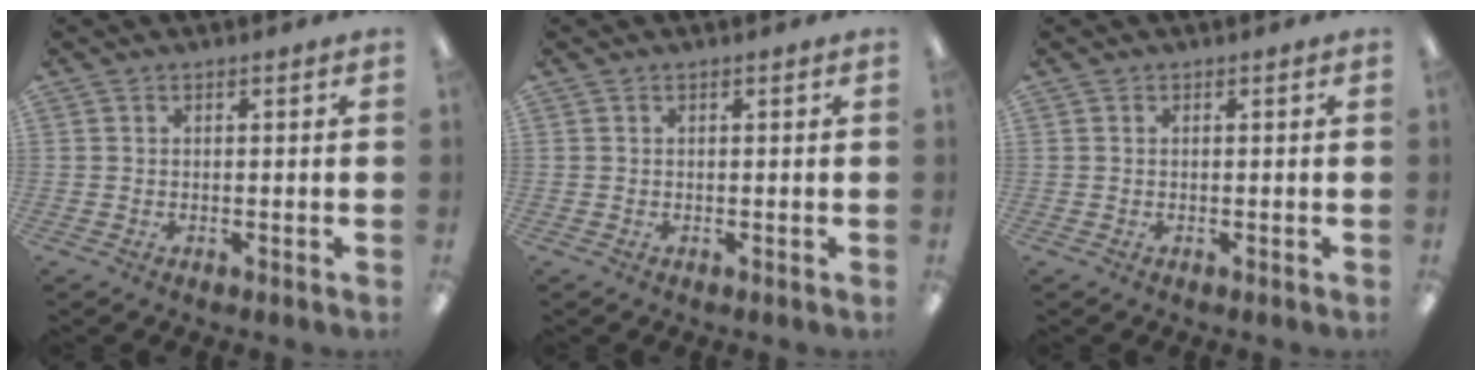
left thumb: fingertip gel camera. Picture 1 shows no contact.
{"total": 0.0}
{"total": 0.0}